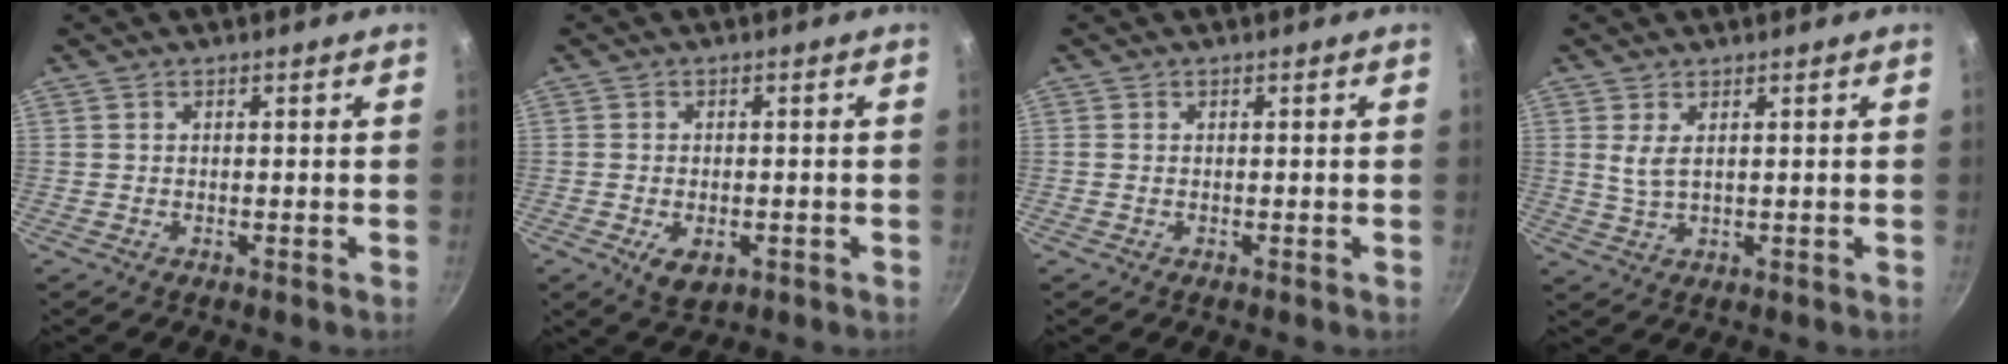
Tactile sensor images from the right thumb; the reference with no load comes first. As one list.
[{"total": 5.0, "force": [-1.7, 3.0, 3.7], "torque": [-0.053, 0.001, -0.020]}, {"total": 0.0}, {"total": 3.3, "force": [1.1, 1.5, 2.8], "torque": [-0.053, -0.008, 0.025]}]